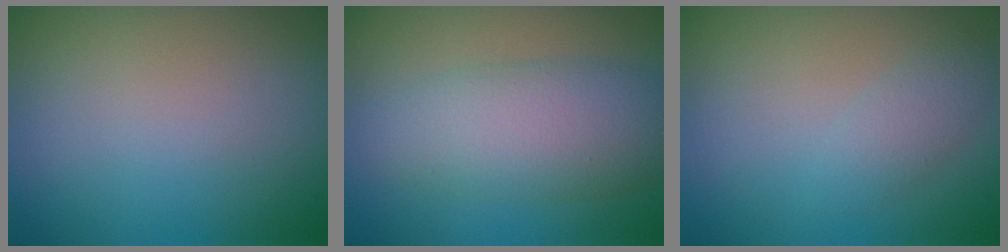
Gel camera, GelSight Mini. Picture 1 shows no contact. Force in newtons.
{"total": 6.2, "press": 6.2, "slide": 0.1}
{"total": 1.6, "press": 1.6, "slide": 0.0}